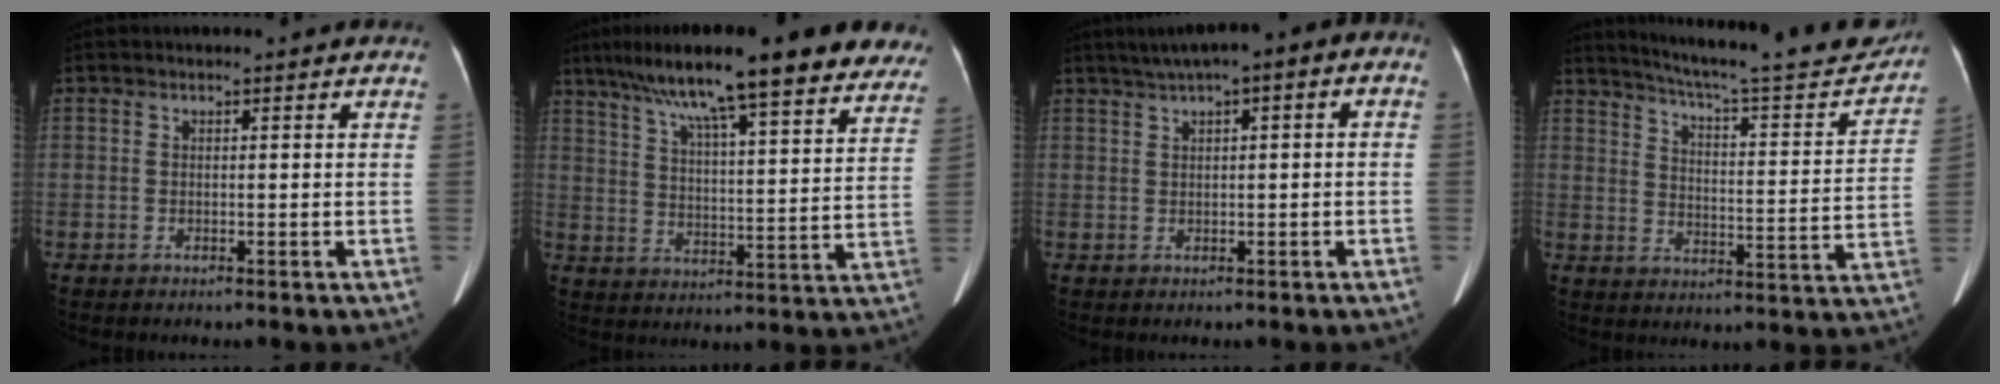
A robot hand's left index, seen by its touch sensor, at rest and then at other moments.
{"total": 25.0, "force": [19.2, 3.7, 15.6], "torque": [-0.242, 0.040, 0.260]}
{"total": 7.5, "force": [2.9, 1.8, 6.7], "torque": [-0.105, 0.040, 0.036]}
{"total": 22.2, "force": [20.2, 2.2, 8.9], "torque": [-0.137, -0.040, 0.262]}